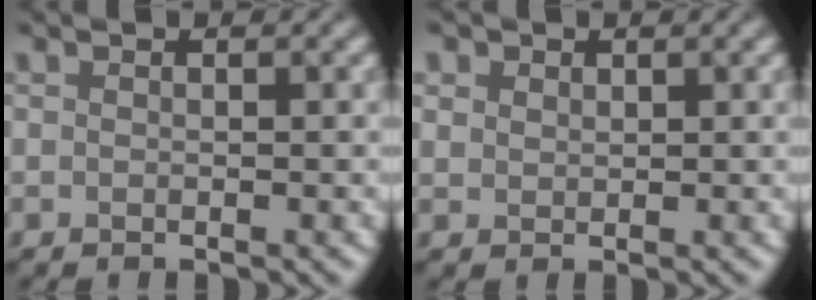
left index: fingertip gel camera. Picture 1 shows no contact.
{"total": 1.6, "force": [1.0, 1.1, 0.4], "torque": [-0.011, -0.004, 0.020]}